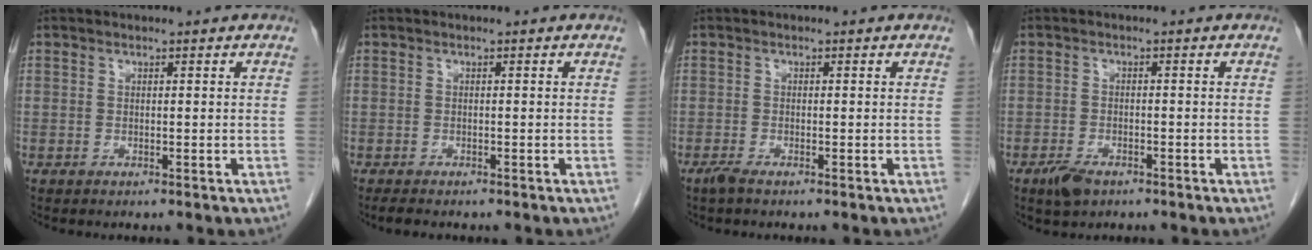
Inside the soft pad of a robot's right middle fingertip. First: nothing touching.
{"total": 2.0, "force": [-1.6, 0.6, 1.0], "torque": [-0.024, -0.006, -0.020]}
{"total": 1.4, "force": [-1.1, 0.1, 0.9], "torque": [-0.026, -0.005, -0.023]}
{"total": 3.4, "force": [-2.3, 1.4, 2.0], "torque": [-0.043, -0.003, -0.036]}